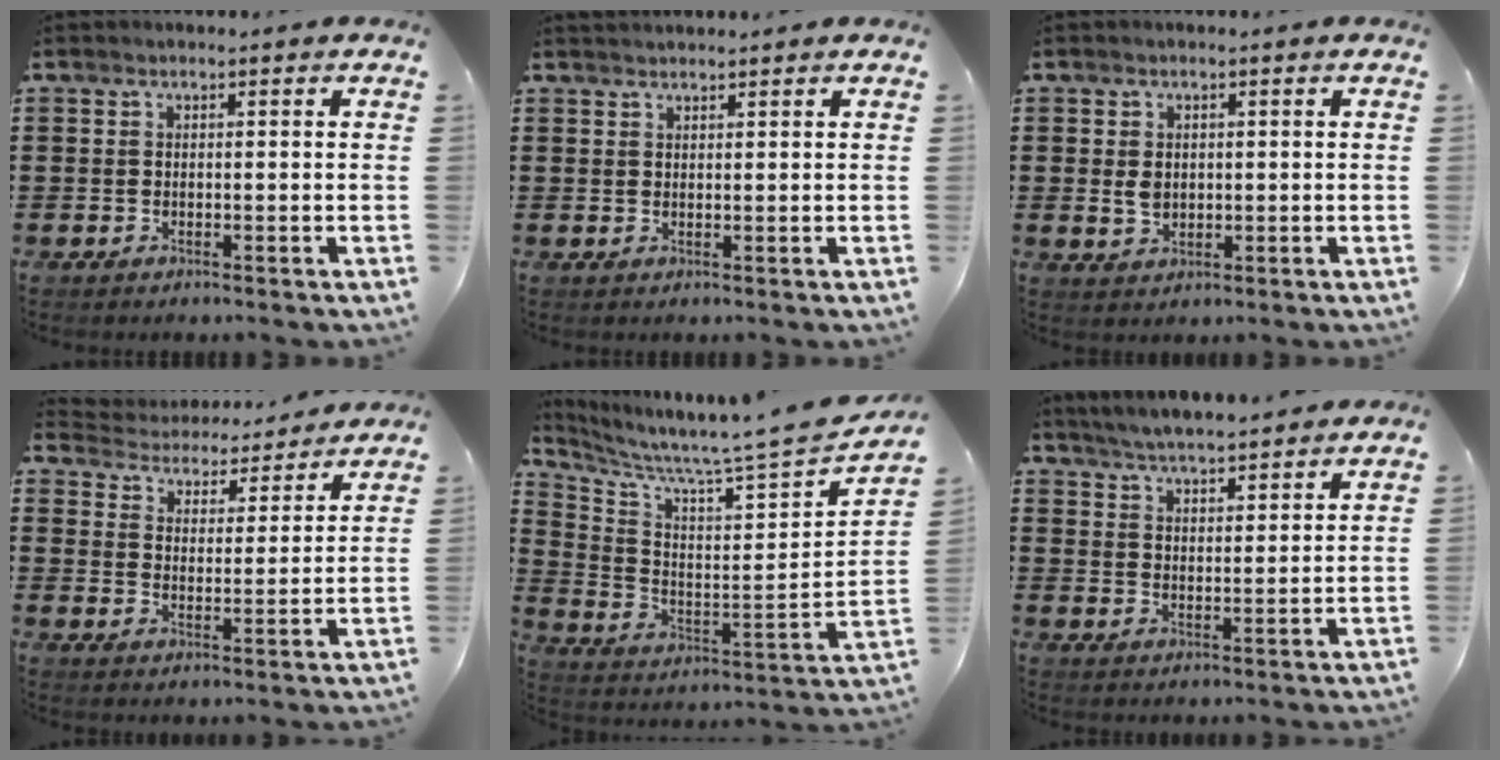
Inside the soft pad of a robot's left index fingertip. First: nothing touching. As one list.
[{"total": 1.2, "force": [1.2, 0.0, 0.1], "torque": [-0.003, -0.001, 0.024]}, {"total": 2.5, "force": [0.4, 1.7, 1.8], "torque": [-0.037, 0.006, 0.008]}, {"total": 3.9, "force": [3.9, 0.3, -0.2], "torque": [-0.023, -0.033, 0.060]}, {"total": 5.5, "force": [5.2, -1.5, 0.8], "torque": [-0.048, -0.075, 0.076]}, {"total": 5.0, "force": [5.0, -0.5, 0.6], "torque": [-0.032, -0.025, 0.089]}]